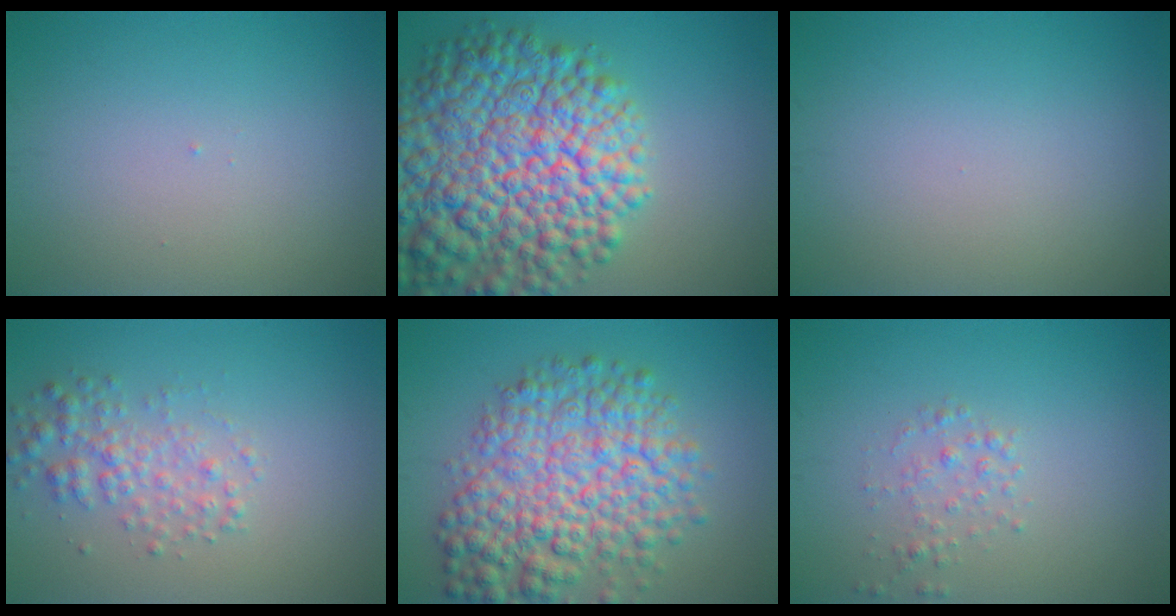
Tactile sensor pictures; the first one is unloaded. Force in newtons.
{"total": 14.8, "press": 14.8, "slide": 0.7}
{"total": 0.0}
{"total": 2.7, "press": 2.7, "slide": 0.0}
{"total": 9.4, "press": 9.4, "slide": 0.3}
{"total": 1.4, "press": 1.4, "slide": 0.0}